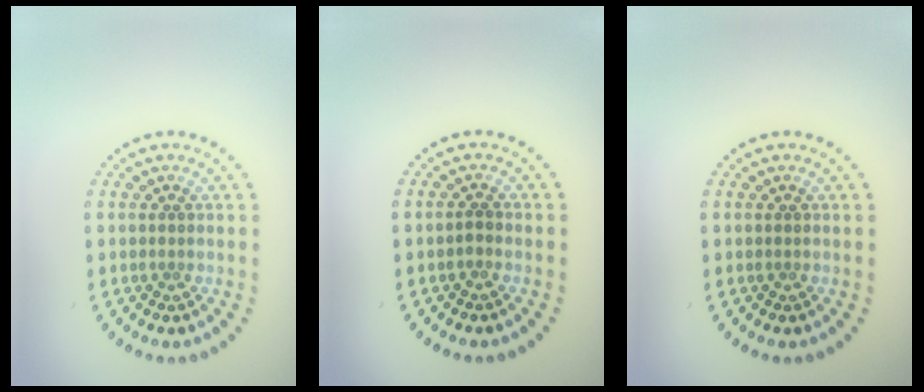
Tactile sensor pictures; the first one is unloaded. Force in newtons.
{"total": 0.7, "press": 0.6, "slide": 0.2}
{"total": 0.0}